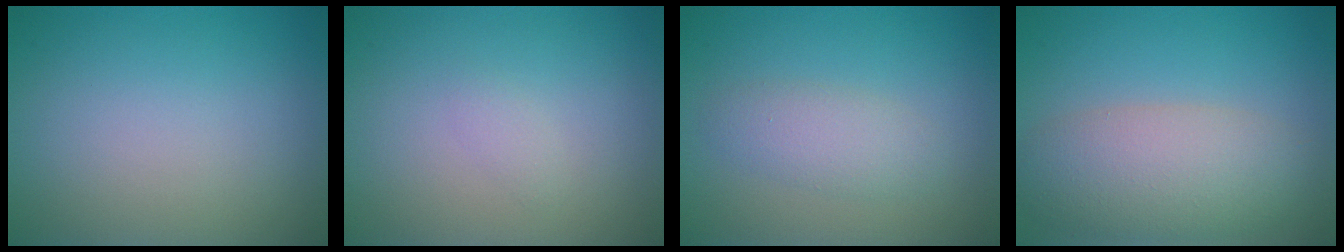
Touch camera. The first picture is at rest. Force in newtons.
{"total": 0.8, "press": 0.8, "slide": 0.0}
{"total": 2.5, "press": 2.5, "slide": 0.1}
{"total": 6.1, "press": 6.1, "slide": 0.4}